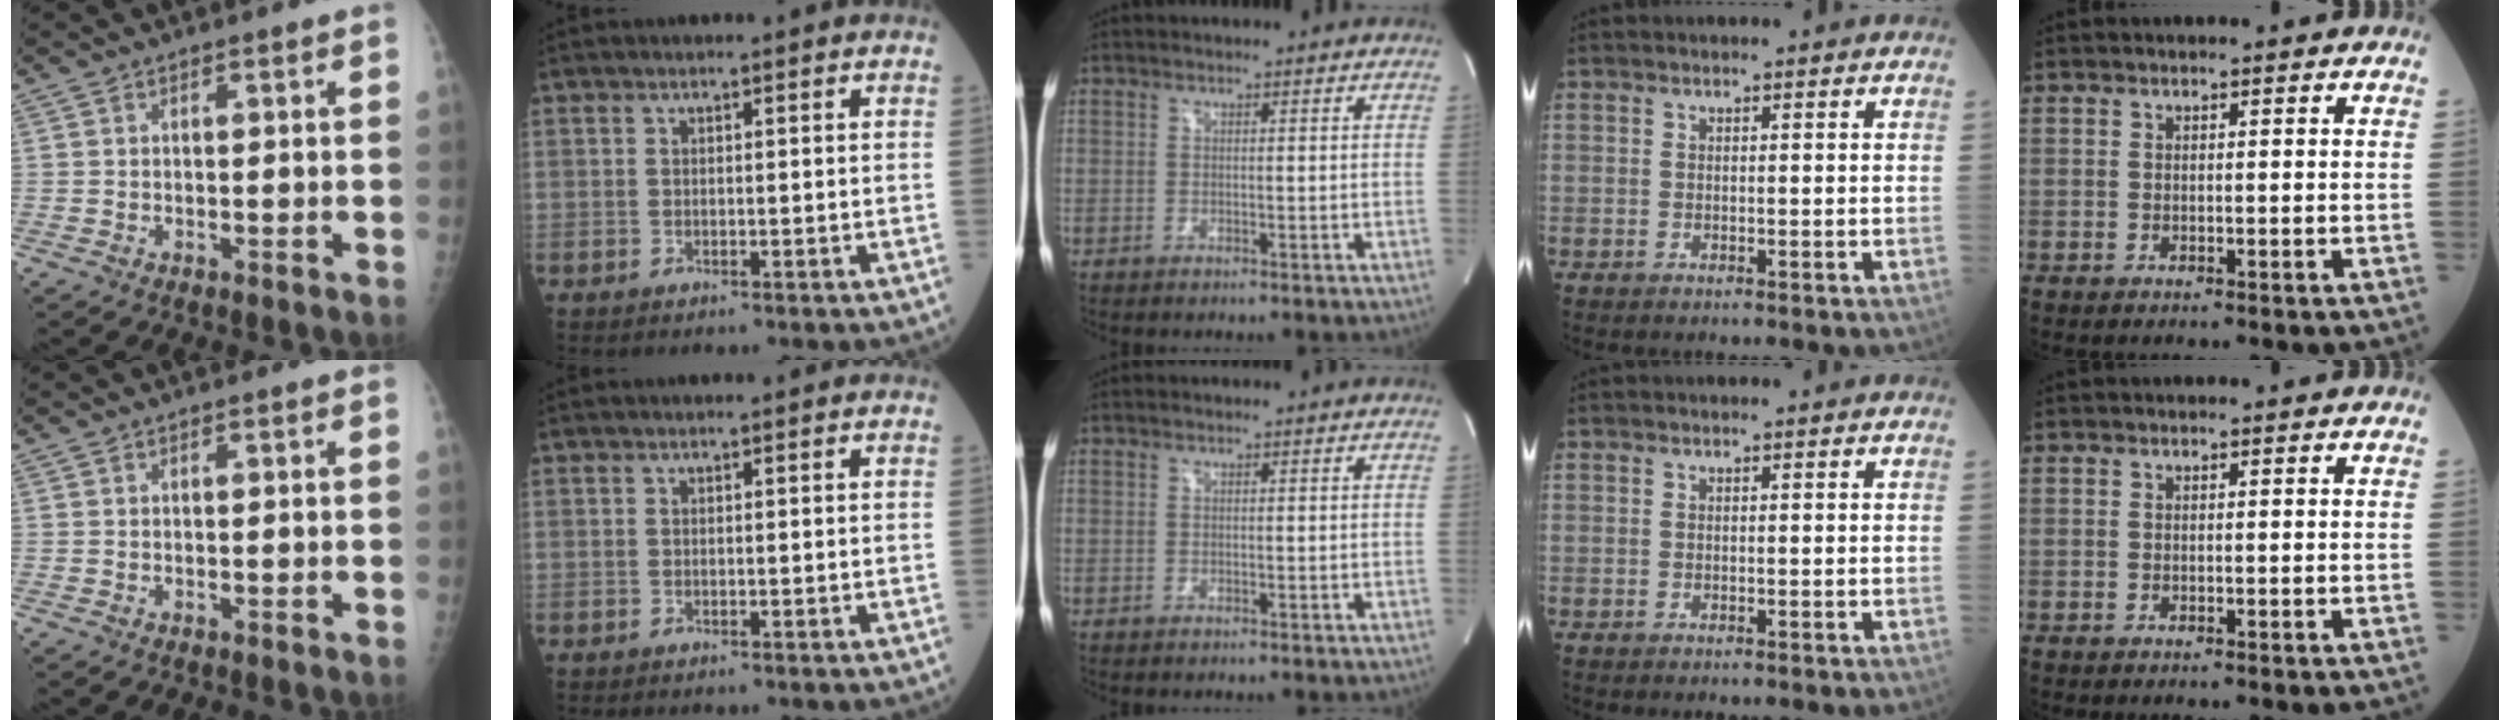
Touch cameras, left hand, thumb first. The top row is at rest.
{}